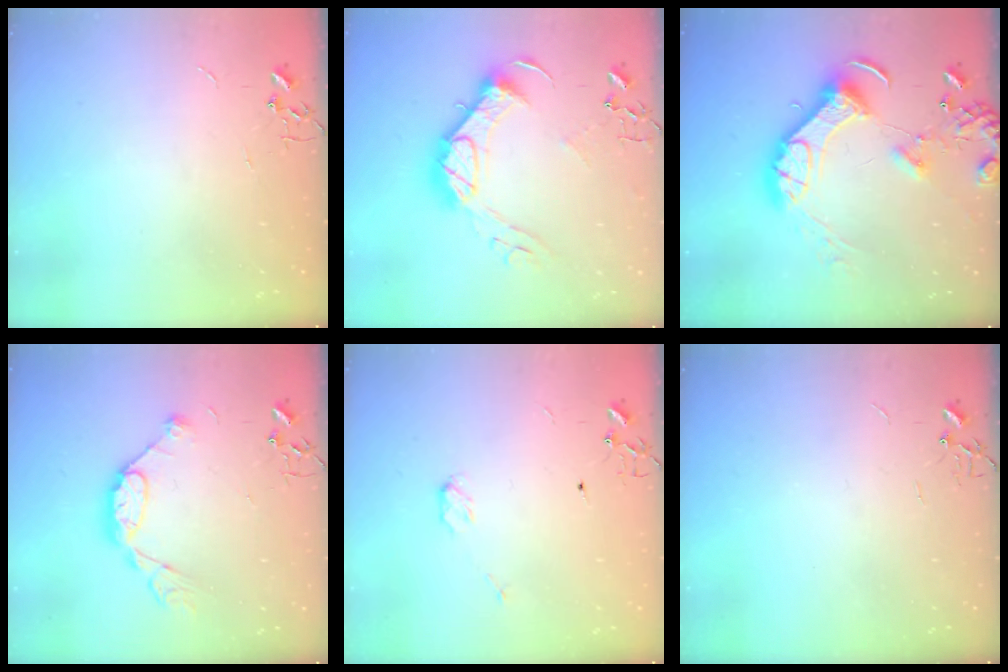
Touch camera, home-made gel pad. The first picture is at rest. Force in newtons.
{"total": 15.5, "press": 15.4, "slide": 1.4}
{"total": 16.6, "press": 16.4, "slide": 2.4}
{"total": 11.5, "press": 11.4, "slide": 0.9}
{"total": 3.7, "press": 3.6, "slide": 0.5}
{"total": 0.0}